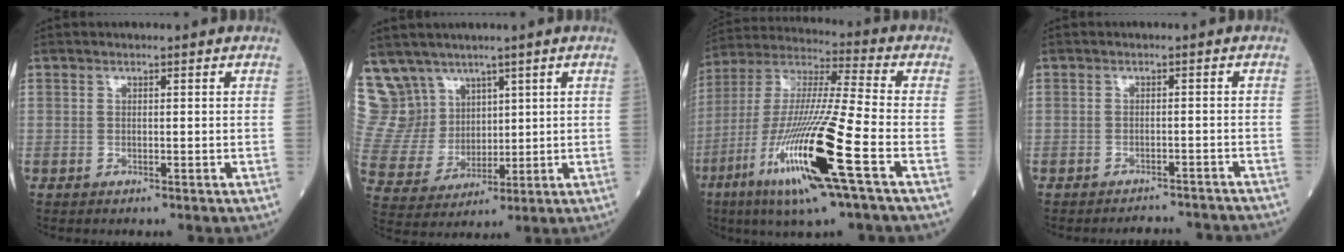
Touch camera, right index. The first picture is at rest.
{"total": 10.4, "force": [7.6, 7.1, 0.5], "torque": [-0.029, 0.034, 0.170]}
{"total": 20.1, "force": [-8.2, 0.4, 18.4], "torque": [-0.390, -0.036, -0.156]}
{"total": 6.9, "force": [-6.8, 0.9, 0.7], "torque": [-0.001, 0.004, -0.075]}